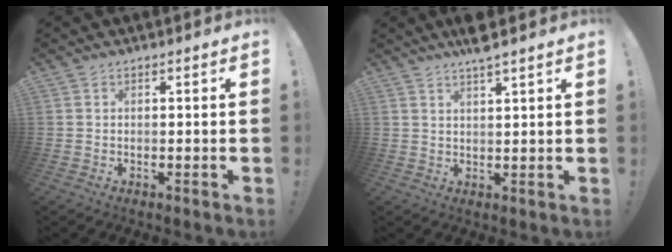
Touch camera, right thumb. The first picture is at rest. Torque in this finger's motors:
{"motor_torque": [0.12, 1.27, 0.81, 0.27, -0.01]}